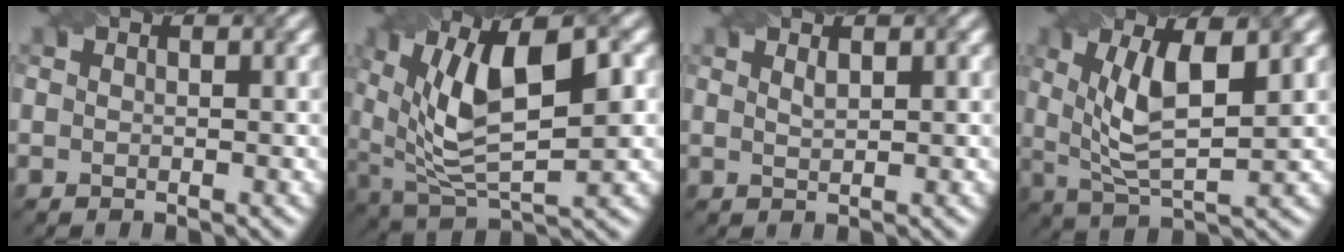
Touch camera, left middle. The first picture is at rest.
{"total": 10.2, "force": [2.4, 4.2, 9.0], "torque": [-0.166, -0.001, 0.044]}
{"total": 0.9, "force": [0.5, 0.2, 0.7], "torque": [-0.012, 0.000, 0.011]}
{"total": 6.8, "force": [1.6, 2.3, 6.2], "torque": [-0.123, -0.003, 0.032]}